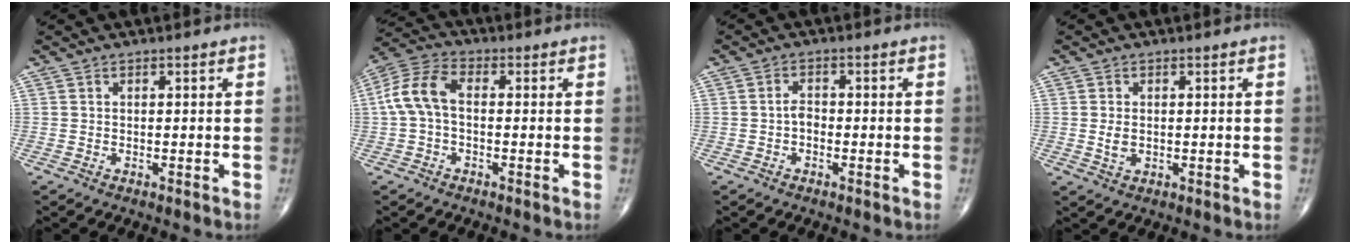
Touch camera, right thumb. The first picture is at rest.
{"total": 8.3, "force": [0.0, 4.9, 6.7], "torque": [-0.146, 0.027, -0.010]}
{"total": 2.0, "force": [-0.5, 1.3, 1.4], "torque": [-0.017, 0.005, -0.015]}
{"total": 2.5, "force": [0.1, 1.6, 1.9], "torque": [-0.034, -0.005, 0.005]}